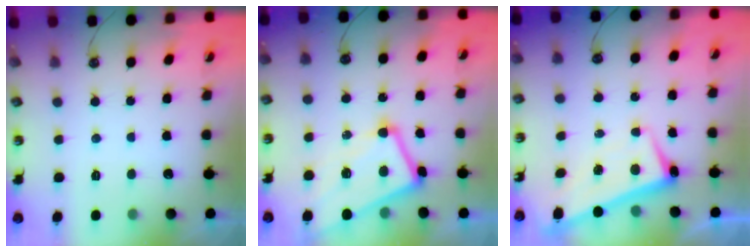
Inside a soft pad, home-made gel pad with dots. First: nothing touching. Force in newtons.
{"total": 7.1, "press": 7.0, "slide": 1.3}
{"total": 2.6, "press": 2.5, "slide": 0.3}